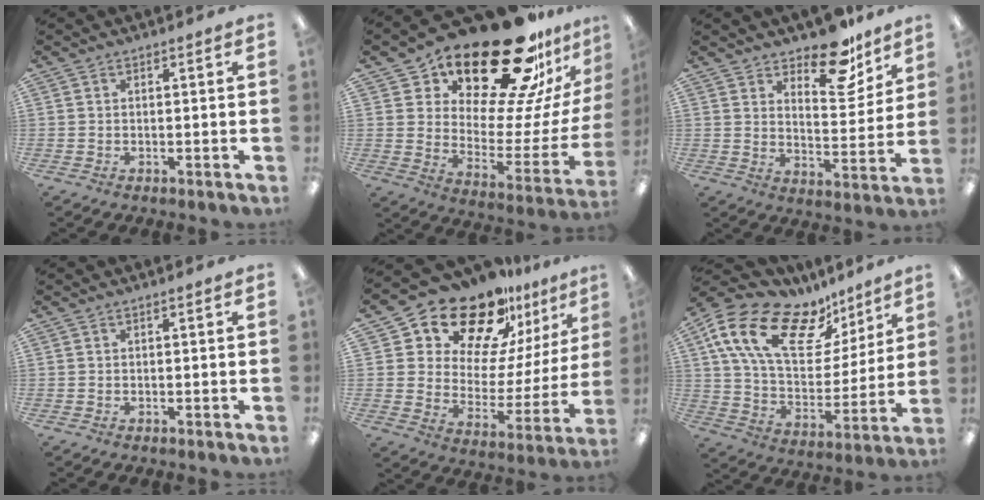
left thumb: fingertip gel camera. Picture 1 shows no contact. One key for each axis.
{"total": 27.4, "fx": 21.2, "fy": 9.4, "fz": 14.6, "tx": -0.219, "ty": -0.163, "tz": 0.365}
{"total": 13.6, "fx": 10.8, "fy": 5.7, "fz": 5.9, "tx": -0.073, "ty": -0.078, "tz": 0.190}
{"total": 0.0}
{"total": 20.0, "fx": 16.8, "fy": 8.2, "fz": 7.1, "tx": -0.132, "ty": -0.130, "tz": 0.296}
{"total": 22.0, "fx": 13.0, "fy": 10.9, "fz": 13.9, "tx": -0.261, "ty": -0.062, "tz": 0.235}